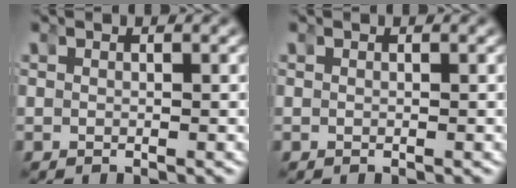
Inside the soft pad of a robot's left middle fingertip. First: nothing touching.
{"total": 0.0}